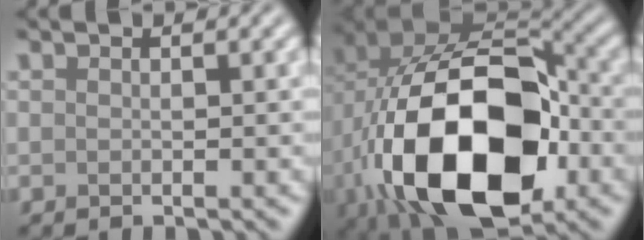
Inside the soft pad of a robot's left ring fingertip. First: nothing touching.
{"total": 18.3, "force": [-4.6, 11.2, 13.7], "torque": [-0.261, -0.031, -0.071]}